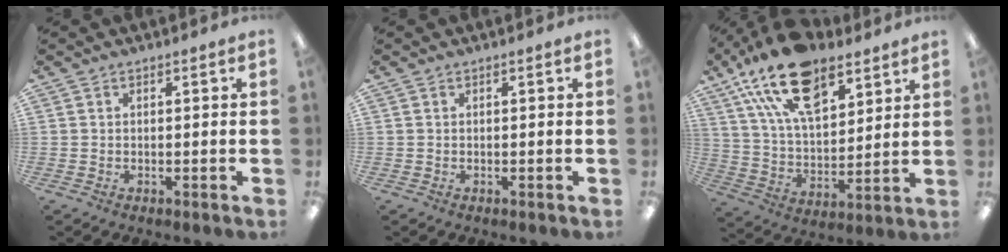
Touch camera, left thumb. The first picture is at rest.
{"total": 0.0}
{"total": 21.2, "force": [13.2, 10.7, 12.7], "torque": [-0.224, -0.056, 0.235]}